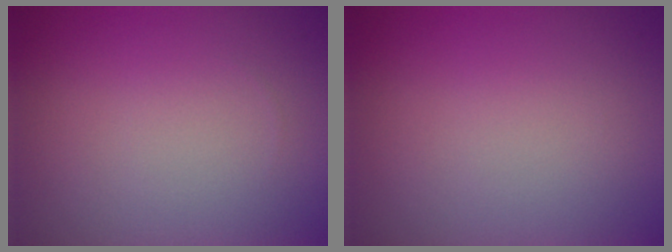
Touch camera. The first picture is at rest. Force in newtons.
{"total": 0.0}